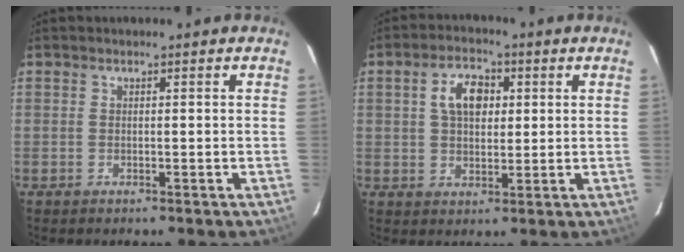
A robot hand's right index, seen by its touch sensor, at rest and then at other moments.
{"total": 6.9, "force": [1.8, 4.3, 5.1], "torque": [-0.089, 0.019, 0.034]}